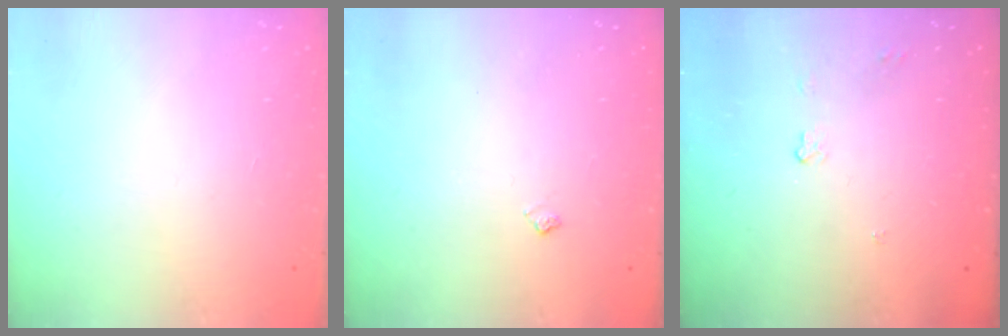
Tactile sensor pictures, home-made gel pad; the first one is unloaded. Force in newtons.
{"total": 3.6, "press": 3.5, "slide": 0.7}
{"total": 3.6, "press": 3.6, "slide": 0.5}